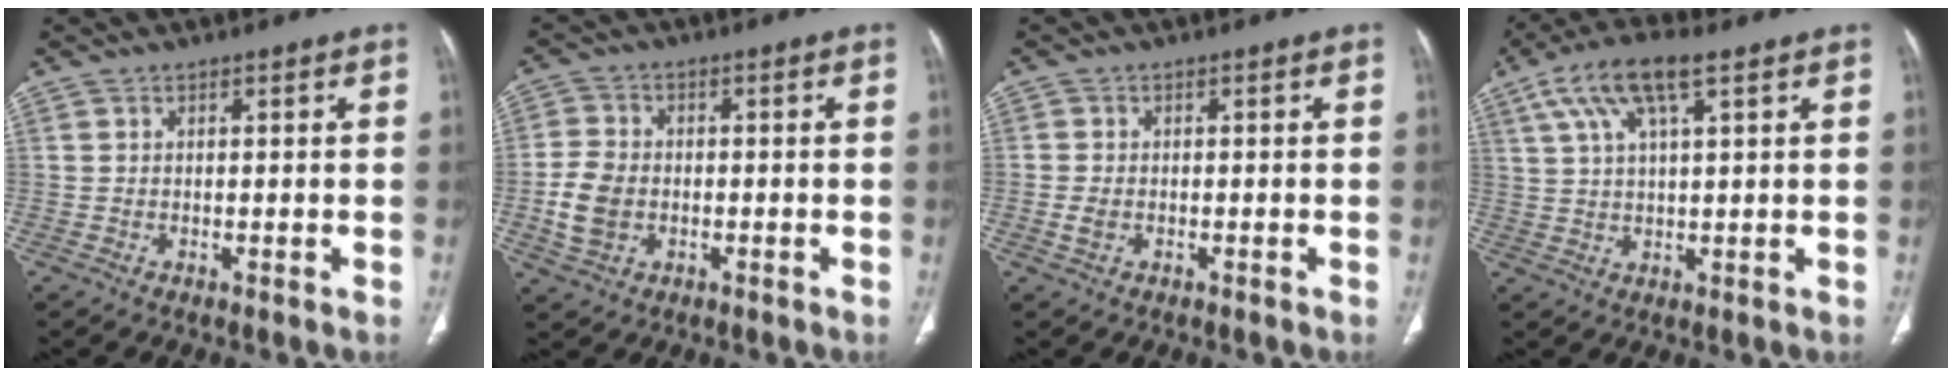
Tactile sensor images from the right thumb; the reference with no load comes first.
{"total": 7.1, "force": [-1.4, 5.4, 4.4], "torque": [-0.085, 0.009, -0.027]}
{"total": 2.0, "force": [-0.6, 1.4, 1.3], "torque": [-0.031, 0.004, -0.011]}
{"total": 10.2, "force": [4.8, 3.3, 8.3], "torque": [-0.172, 0.012, 0.092]}